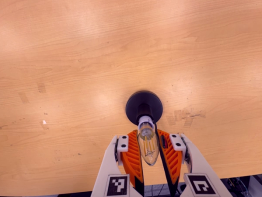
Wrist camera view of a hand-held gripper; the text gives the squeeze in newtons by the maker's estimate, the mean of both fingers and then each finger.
{"total": 13.3, "left": 13.9, "right": 12.6}